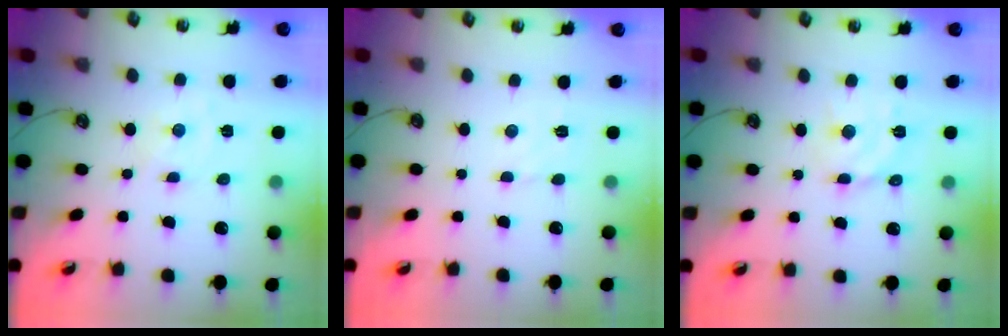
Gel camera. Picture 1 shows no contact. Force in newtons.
{"total": 2.1, "press": 2.1, "slide": 0.4}
{"total": 9.3, "press": 9.2, "slide": 1.3}